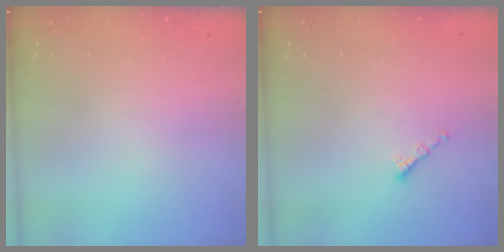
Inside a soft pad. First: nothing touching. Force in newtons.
{"total": 1.3, "press": 1.2, "slide": 0.6}